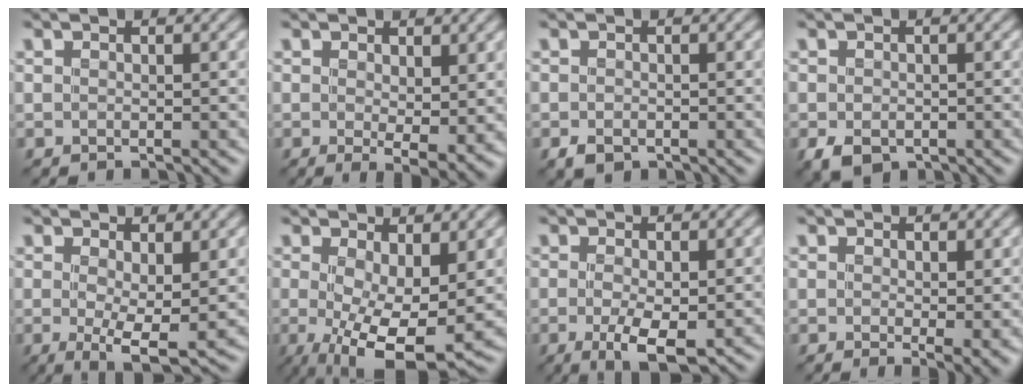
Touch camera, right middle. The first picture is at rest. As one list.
[{"total": 3.4, "force": [0.7, 0.9, 3.2], "torque": [-0.050, -0.015, 0.016]}, {"total": 1.3, "force": [-0.7, 0.9, 0.7], "torque": [-0.016, -0.005, -0.012]}, {"total": 2.4, "force": [-1.0, 1.7, 1.4], "torque": [-0.031, -0.010, -0.017]}, {"total": 4.9, "force": [0.1, 1.3, 4.7], "torque": [-0.081, -0.014, 0.003]}, {"total": 9.3, "force": [-1.1, 3.4, 8.5], "torque": [-0.145, -0.015, -0.016]}, {"total": 3.9, "force": [-1.1, 1.1, 3.5], "torque": [-0.069, -0.012, -0.018]}, {"total": 2.6, "force": [0.5, 0.5, 2.5], "torque": [-0.035, -0.009, 0.012]}]